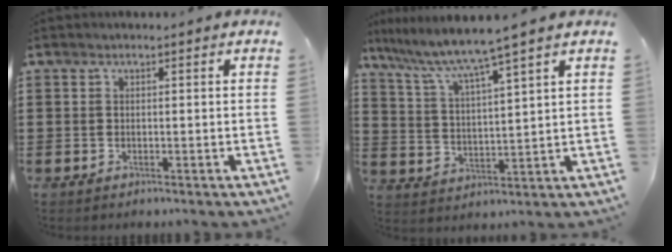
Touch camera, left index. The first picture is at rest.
{"total": 6.3, "force": [5.2, -0.8, 3.4], "torque": [-0.089, -0.039, 0.081]}